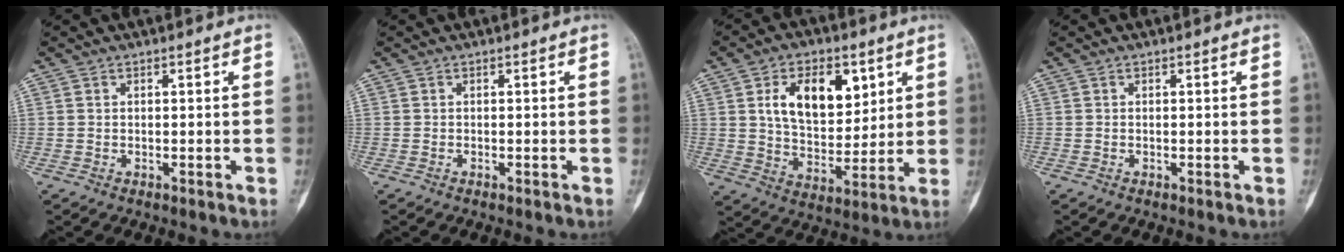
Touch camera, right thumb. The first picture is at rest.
{"total": 0.0}
{"total": 14.4, "force": [5.1, 8.6, 10.3], "torque": [-0.125, -0.021, 0.095]}
{"total": 0.0}